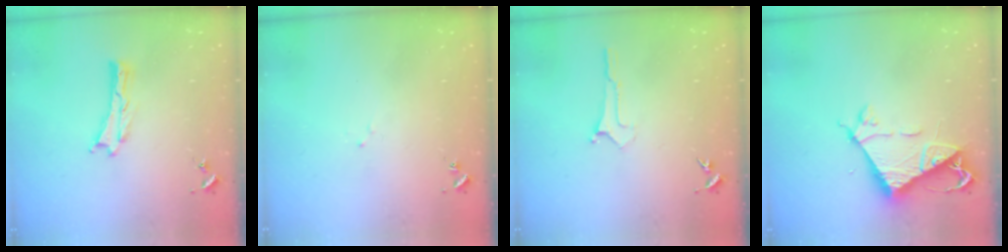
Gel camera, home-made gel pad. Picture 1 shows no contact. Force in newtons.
{"total": 1.1, "press": 1.0, "slide": 0.2}
{"total": 0.0}
{"total": 7.5, "press": 7.5, "slide": 0.1}